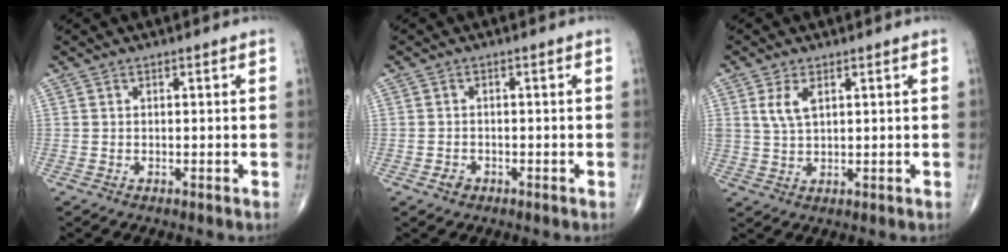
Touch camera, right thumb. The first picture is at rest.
{"total": 1.6, "force": [-0.9, 1.2, 0.5], "torque": [-0.005, 0.005, -0.015]}
{"total": 4.1, "force": [1.7, 2.0, 3.2], "torque": [-0.066, -0.004, 0.039]}